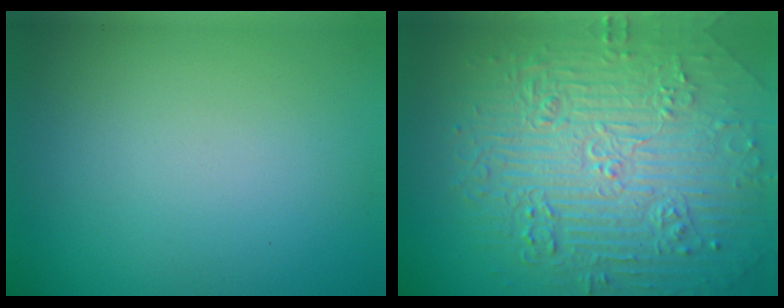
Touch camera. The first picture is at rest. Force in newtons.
{"total": 10.9, "press": 7.3, "slide": 8.2}